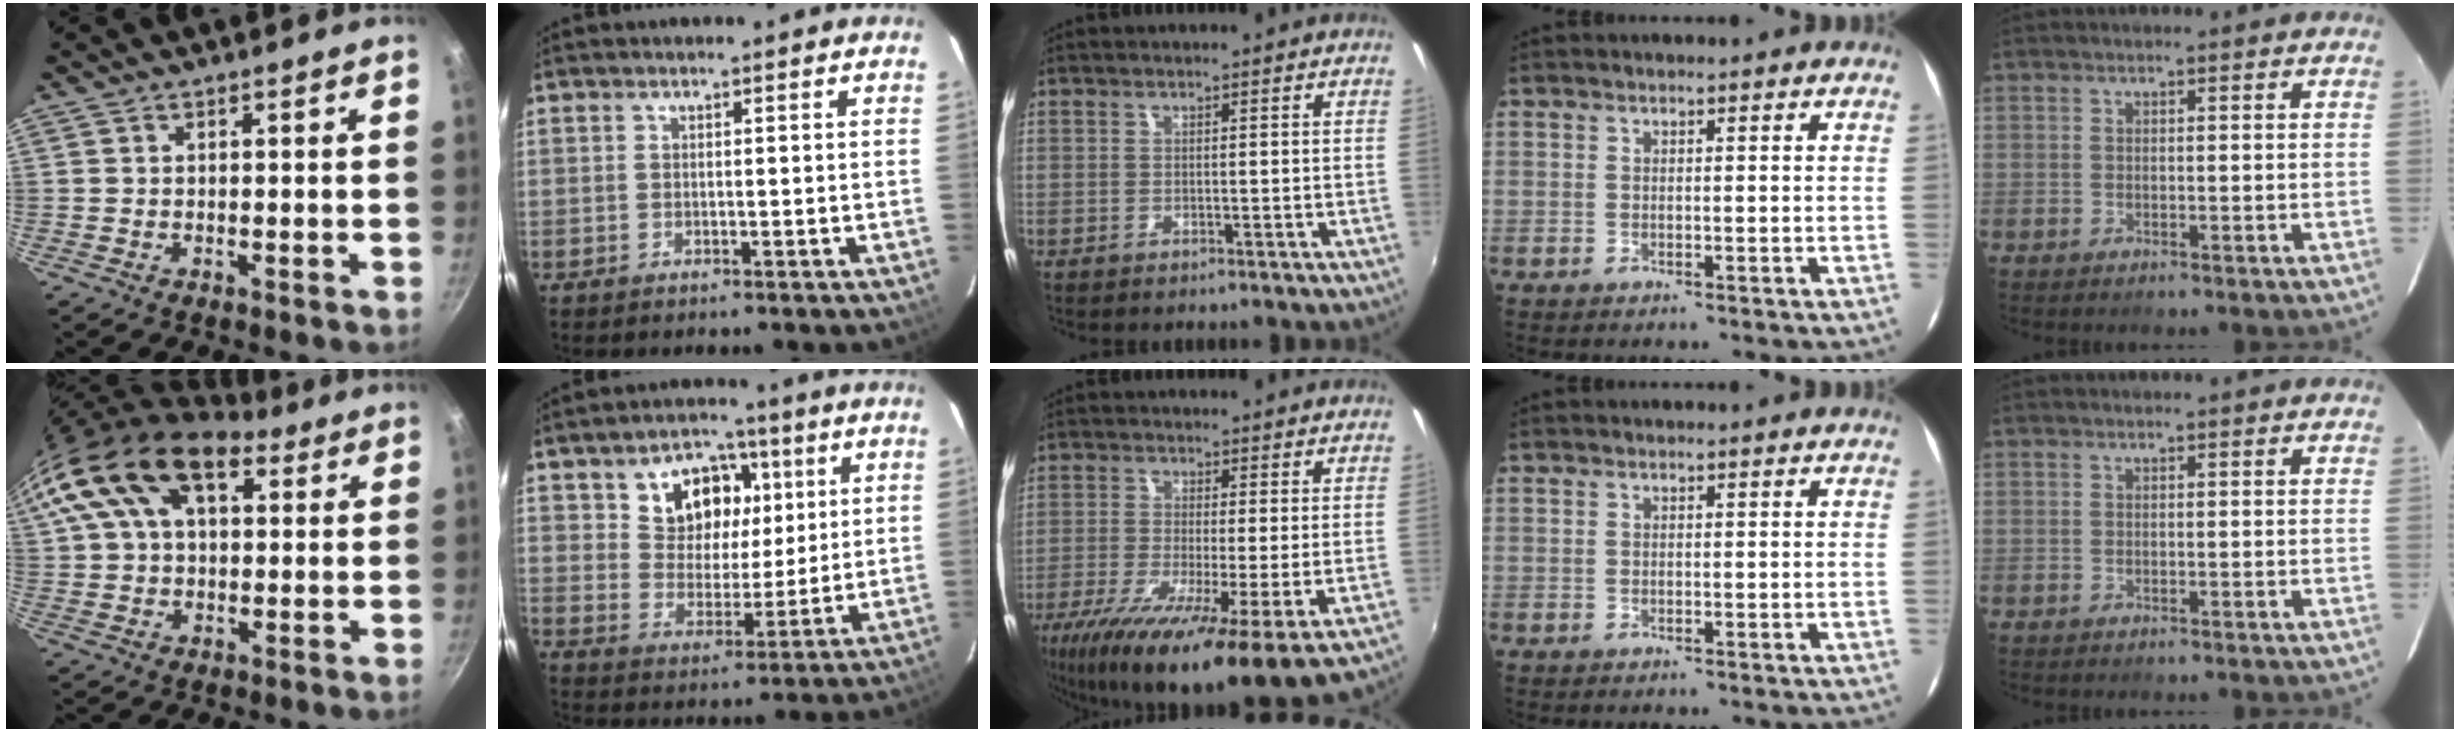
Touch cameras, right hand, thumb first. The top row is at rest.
{"thumb": {"total": 19.6, "force": [8.0, 11.7, 13.5], "torque": [-0.240, 0.014, 0.126]}, "index": {"total": 11.9, "force": [4.8, 9.0, 6.1], "torque": [-0.117, 0.020, 0.088]}, "middle": {"total": 15.6, "force": [-6.9, 2.1, 13.8], "torque": [-0.264, -0.060, -0.118]}}